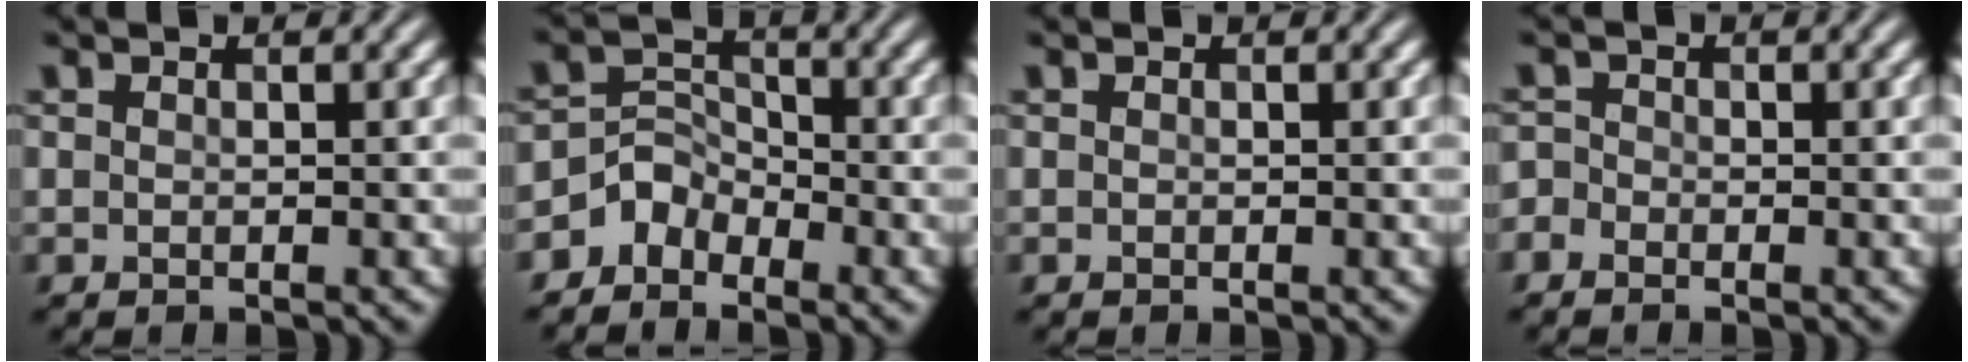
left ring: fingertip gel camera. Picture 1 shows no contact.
{"total": 2.9, "force": [-2.1, 1.9, 0.6], "torque": [-0.006, 0.011, -0.049]}
{"total": 0.0}
{"total": 1.2, "force": [-0.9, 0.8, 0.3], "torque": [-0.002, 0.000, -0.020]}